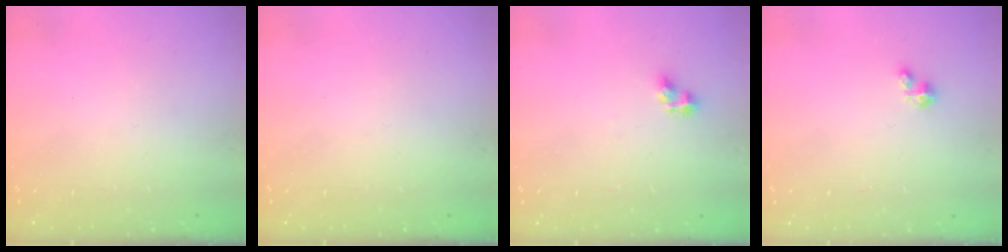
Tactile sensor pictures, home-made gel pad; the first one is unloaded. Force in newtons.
{"total": 0.0}
{"total": 3.7, "press": 3.7, "slide": 0.3}
{"total": 2.1, "press": 2.0, "slide": 0.5}